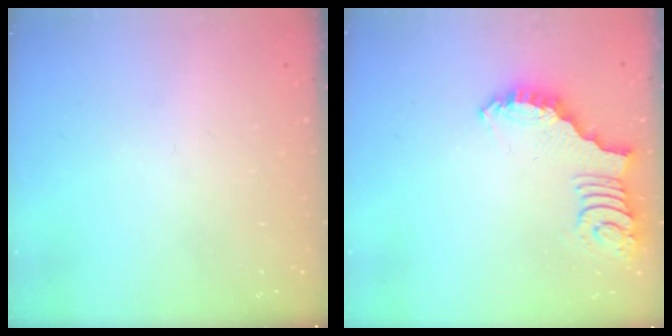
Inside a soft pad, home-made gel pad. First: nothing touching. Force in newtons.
{"total": 2.6, "press": 2.6, "slide": 0.5}